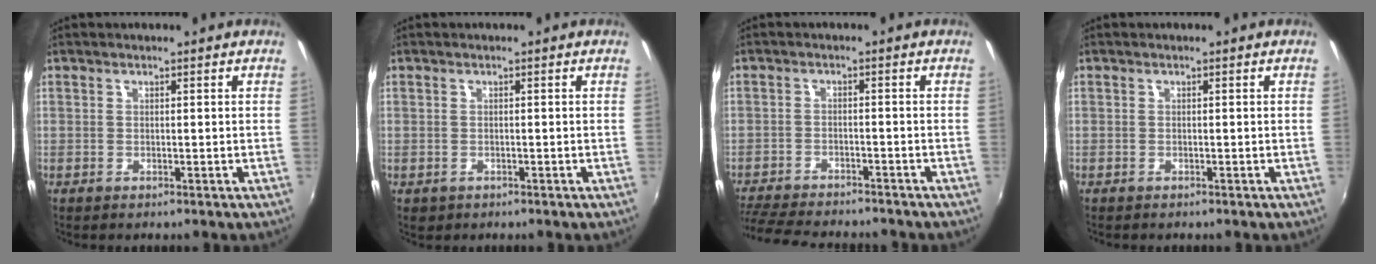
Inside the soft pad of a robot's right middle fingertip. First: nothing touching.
{"total": 1.4, "force": [-0.6, 1.2, 0.5], "torque": [-0.013, -0.004, -0.007]}
{"total": 13.2, "force": [-11.8, 2.8, 5.3], "torque": [-0.129, -0.022, -0.189]}
{"total": 0.6, "force": [-0.5, 0.2, 0.1], "torque": [-0.003, -0.003, -0.010]}